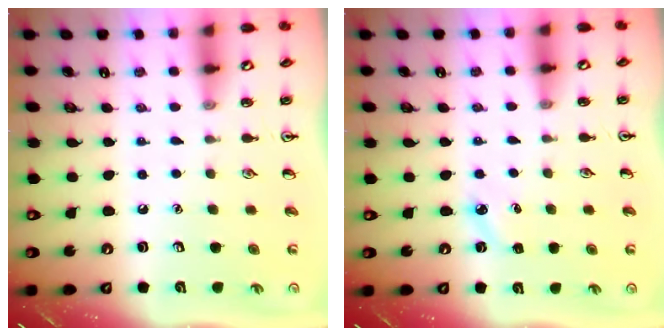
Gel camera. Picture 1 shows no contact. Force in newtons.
{"total": 3.1, "press": 3.0, "slide": 0.9}